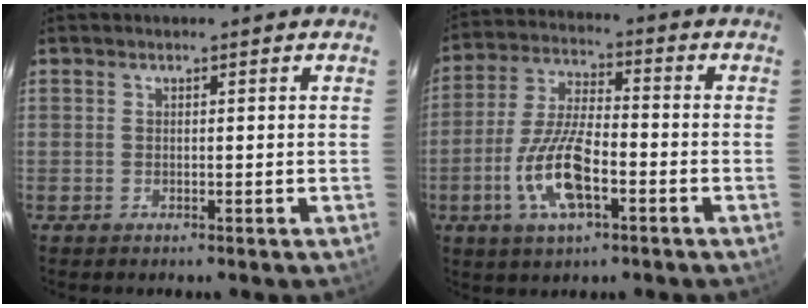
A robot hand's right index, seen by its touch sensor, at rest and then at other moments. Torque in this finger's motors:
{"motor_torque": [1.42, -0.72, 0.43, 0.17]}